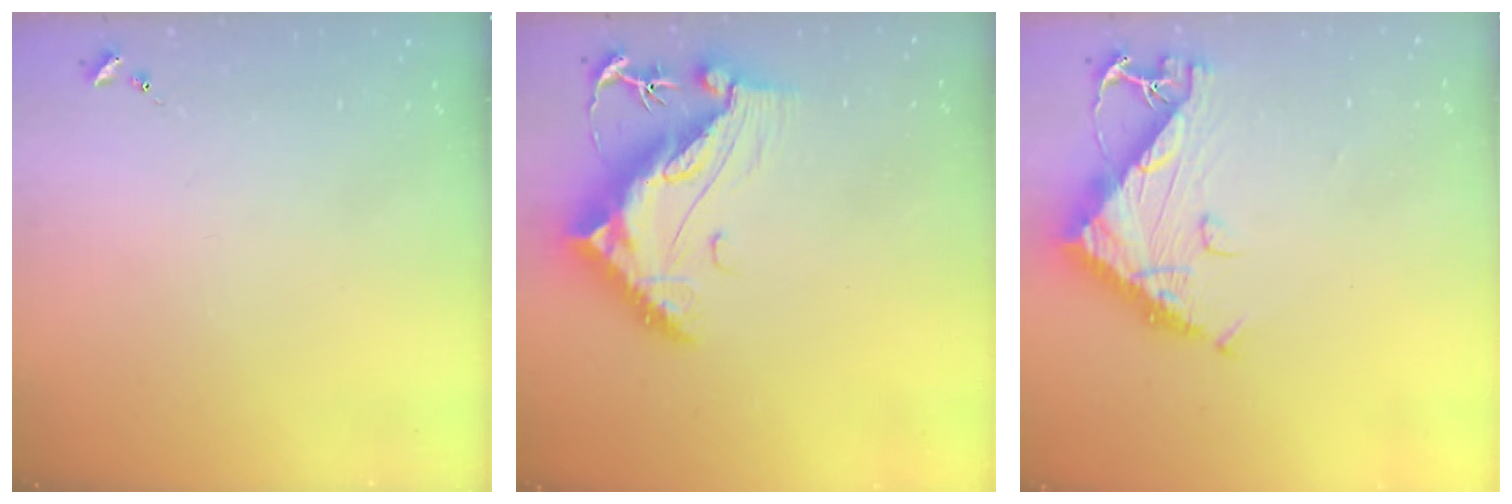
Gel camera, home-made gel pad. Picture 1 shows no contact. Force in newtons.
{"total": 13.5, "press": 13.4, "slide": 1.3}
{"total": 10.6, "press": 10.5, "slide": 1.1}